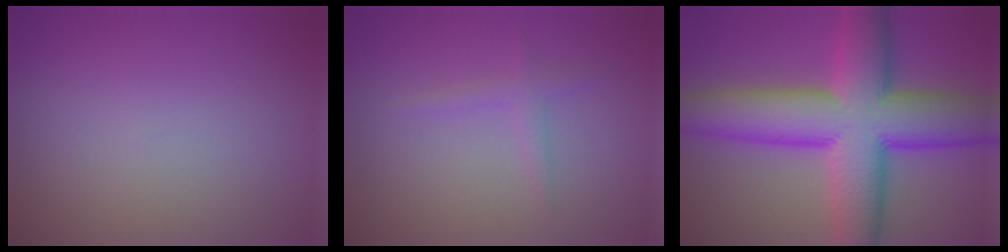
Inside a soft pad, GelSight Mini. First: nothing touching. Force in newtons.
{"total": 1.3, "press": 1.3, "slide": 0.1}
{"total": 13.3, "press": 13.3, "slide": 0.6}